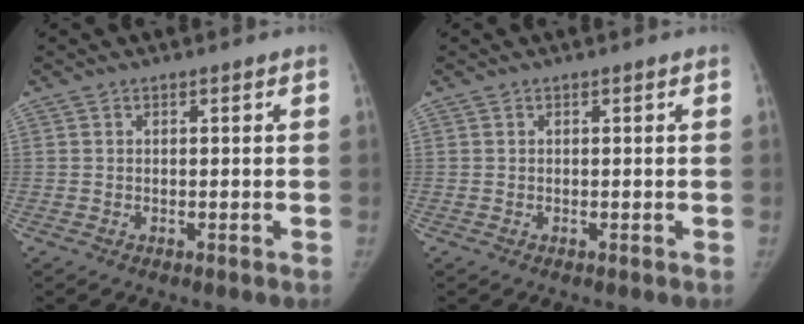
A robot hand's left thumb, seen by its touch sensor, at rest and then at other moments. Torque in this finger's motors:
{"motor_torque": [0.00, 0.00, 0.36, -0.27, 0.00]}